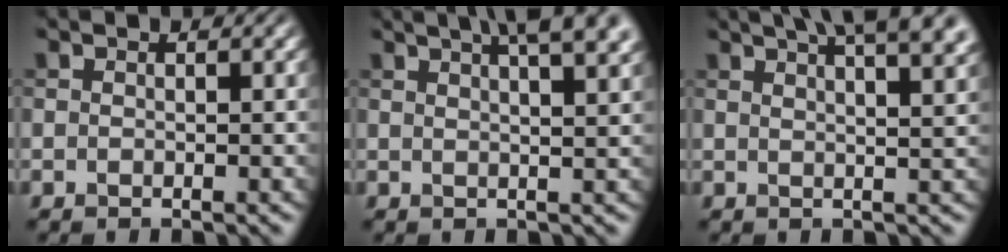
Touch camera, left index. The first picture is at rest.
{"total": 9.6, "force": [5.8, 3.5, 6.8], "torque": [-0.052, 0.050, 0.048]}
{"total": 11.6, "force": [7.2, 4.3, 7.9], "torque": [-0.064, 0.054, 0.065]}